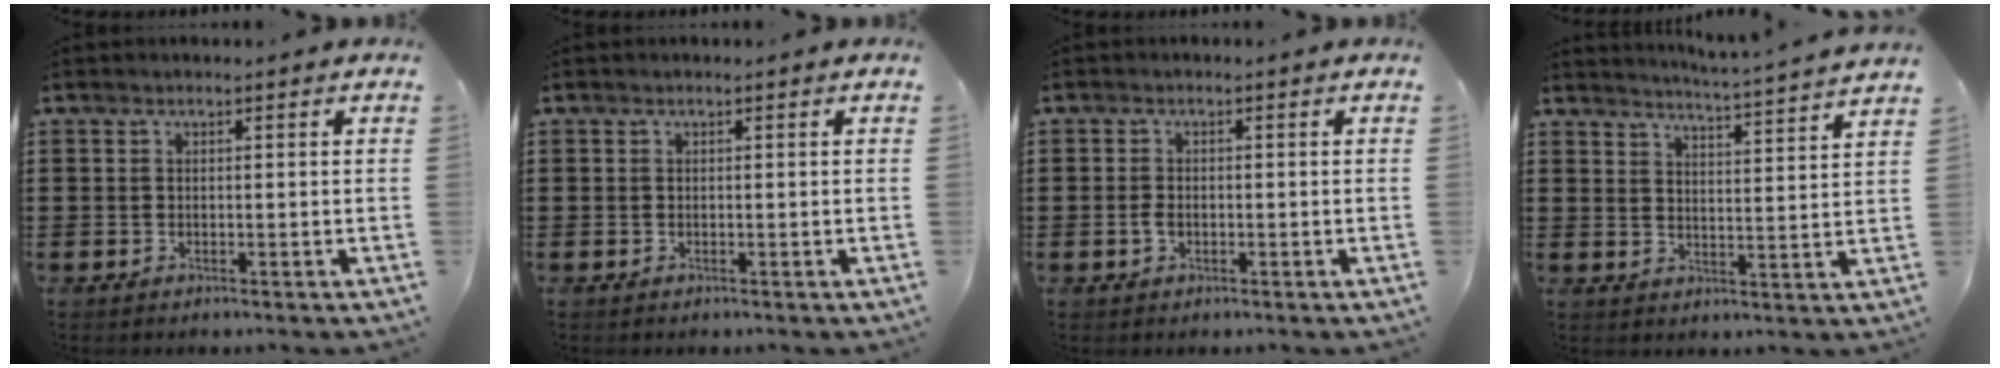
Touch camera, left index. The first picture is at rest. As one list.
[{"total": 0.0}, {"total": 1.6, "force": [-0.4, 1.0, 1.2], "torque": [-0.032, -0.001, -0.010]}, {"total": 4.1, "force": [3.9, -1.0, 0.6], "torque": [-0.029, -0.031, 0.064]}]